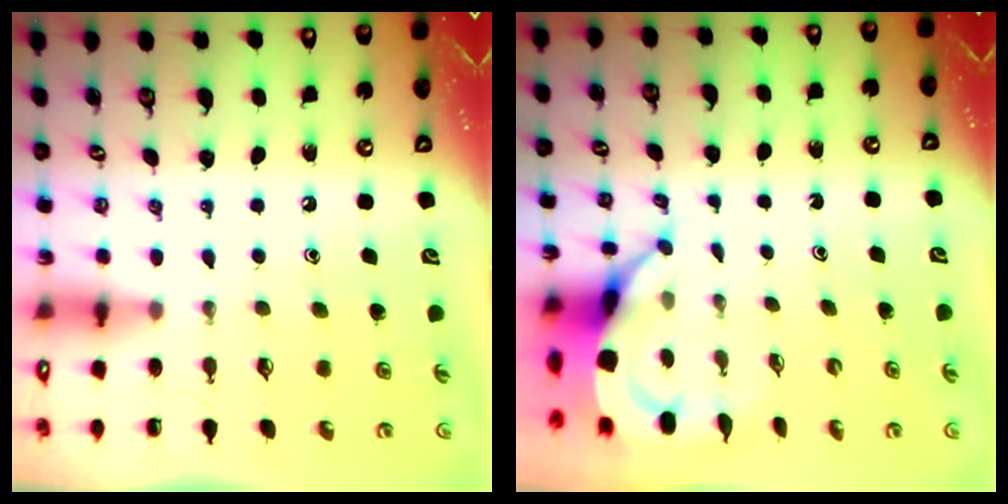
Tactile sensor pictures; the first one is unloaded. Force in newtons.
{"total": 4.6, "press": 4.6, "slide": 0.5}